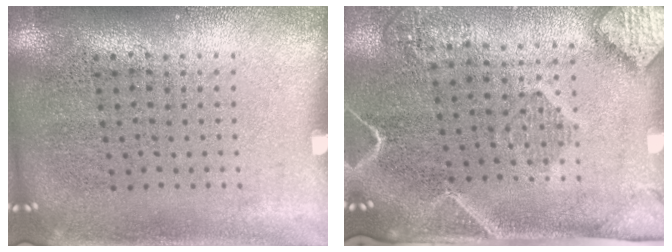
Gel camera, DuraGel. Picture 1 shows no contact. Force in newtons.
{"total": 2.5, "press": 1.9, "slide": 1.7}